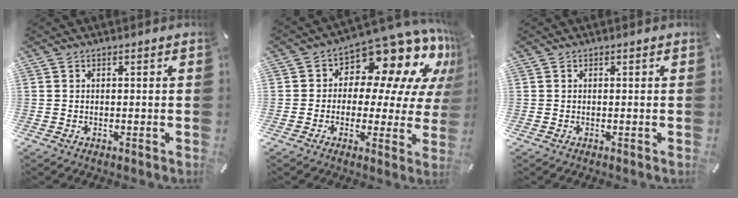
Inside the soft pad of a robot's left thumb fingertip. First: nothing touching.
{"total": 14.0, "force": [8.6, 7.4, 8.1], "torque": [-0.116, -0.083, 0.145]}
{"total": 0.0}